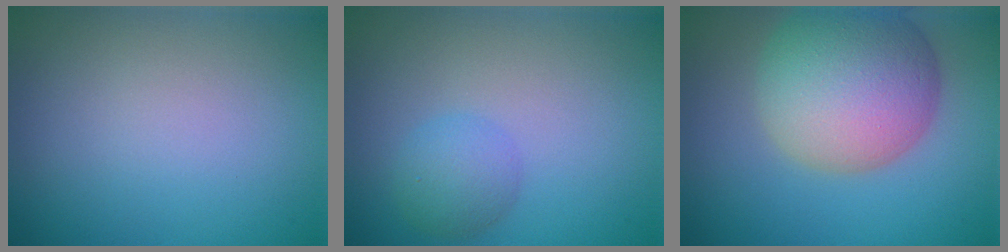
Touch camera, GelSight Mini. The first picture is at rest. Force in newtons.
{"total": 2.4, "press": 2.4, "slide": 0.1}
{"total": 9.7, "press": 9.7, "slide": 0.6}